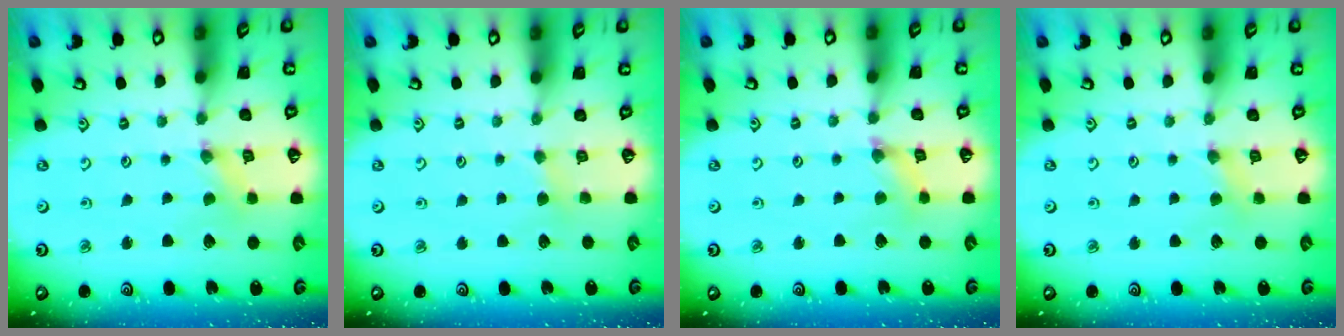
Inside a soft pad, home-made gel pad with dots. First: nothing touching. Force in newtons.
{"total": 2.3, "press": 2.3, "slide": 0.3}
{"total": 2.8, "press": 2.8, "slide": 0.3}
{"total": 2.4, "press": 2.4, "slide": 0.5}